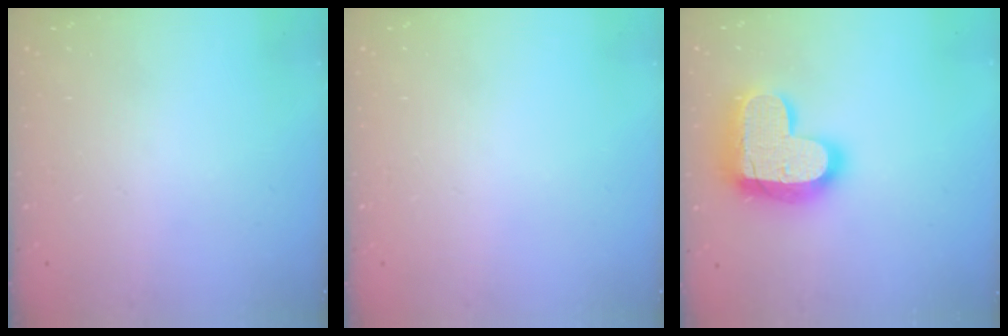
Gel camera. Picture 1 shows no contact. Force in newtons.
{"total": 0.0}
{"total": 23.7, "press": 23.7, "slide": 1.6}